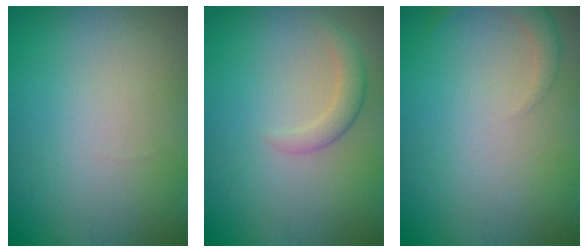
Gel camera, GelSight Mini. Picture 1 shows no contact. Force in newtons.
{"total": 1.8, "press": 1.8, "slide": 0.1}
{"total": 1.8, "press": 1.8, "slide": 0.1}